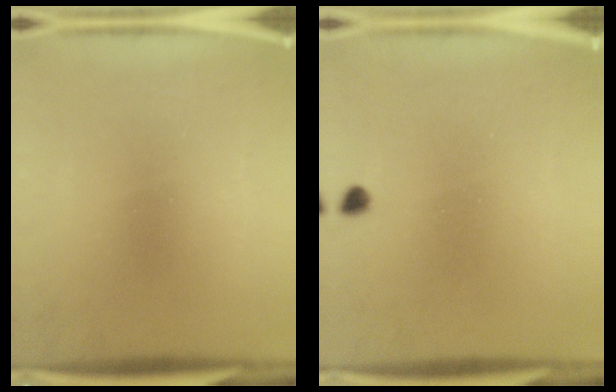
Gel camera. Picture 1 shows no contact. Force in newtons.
{"total": 1.2}